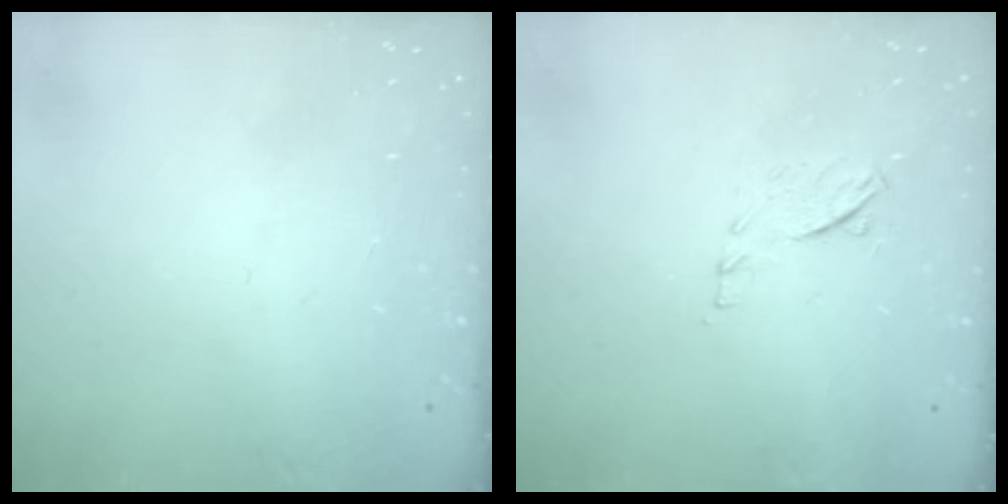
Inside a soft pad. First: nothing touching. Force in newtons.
{"total": 7.6, "press": 7.6, "slide": 0.7}